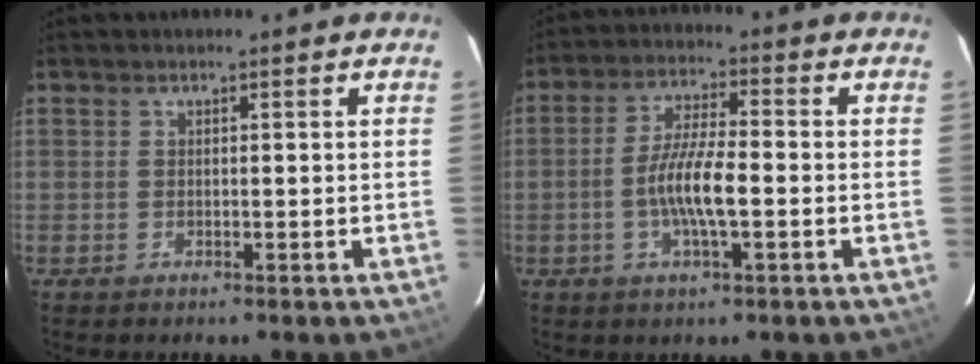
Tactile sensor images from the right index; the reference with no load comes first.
{"total": 8.2, "force": [-1.9, 1.5, 7.8], "torque": [-0.153, 0.002, -0.038]}